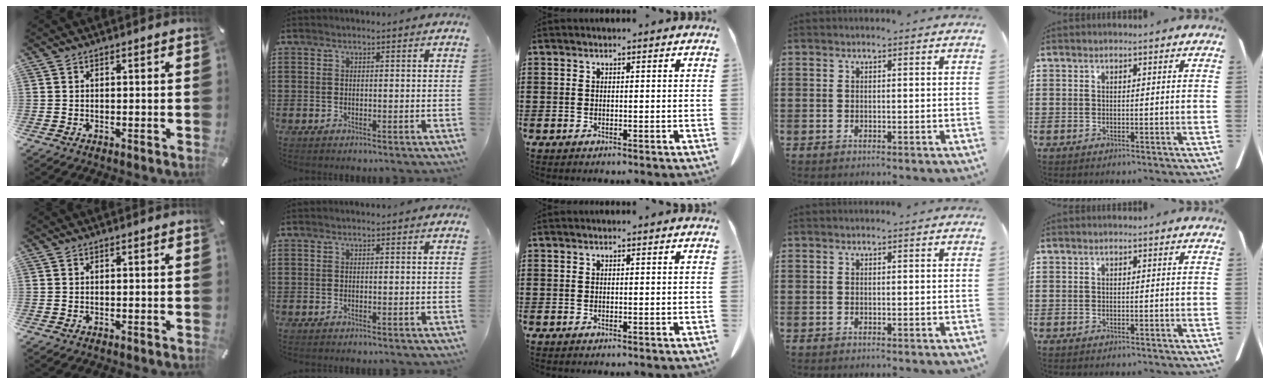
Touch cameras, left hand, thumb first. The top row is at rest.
{}